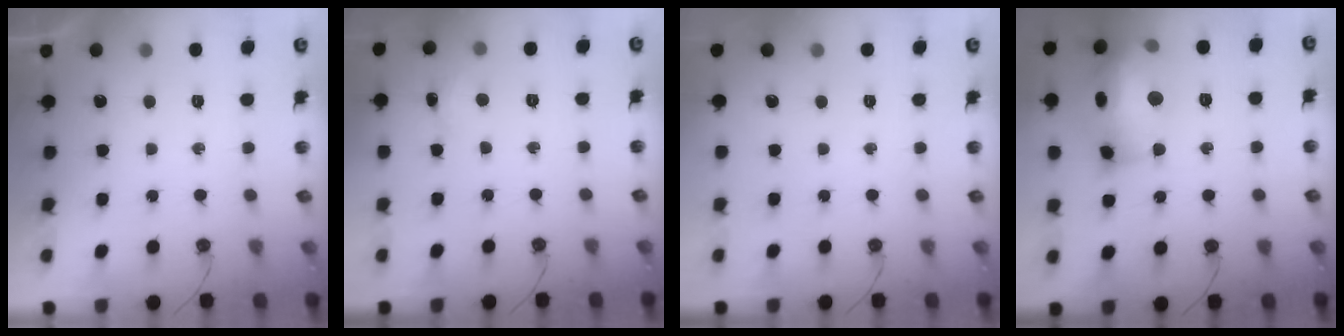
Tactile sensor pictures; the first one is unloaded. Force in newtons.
{"total": 2.0, "press": 1.9, "slide": 0.4}
{"total": 0.0}
{"total": 21.9, "press": 21.8, "slide": 2.0}